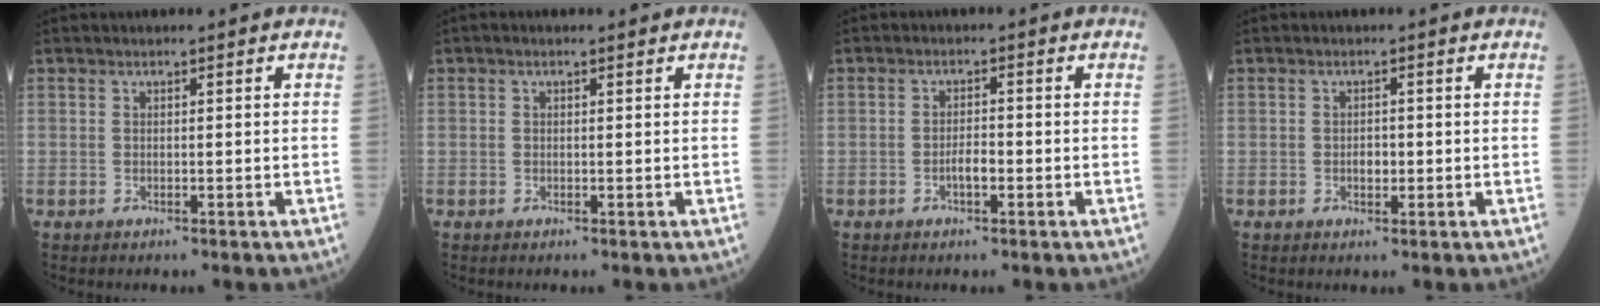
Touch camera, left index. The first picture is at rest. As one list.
[{"total": 0.6, "force": [0.3, 0.3, 0.4], "torque": [-0.014, 0.001, 0.002]}, {"total": 2.1, "force": [-0.9, 0.7, 1.8], "torque": [-0.032, 0.004, -0.017]}, {"total": 1.7, "force": [-0.4, 1.0, 1.2], "torque": [-0.021, 0.002, -0.005]}]